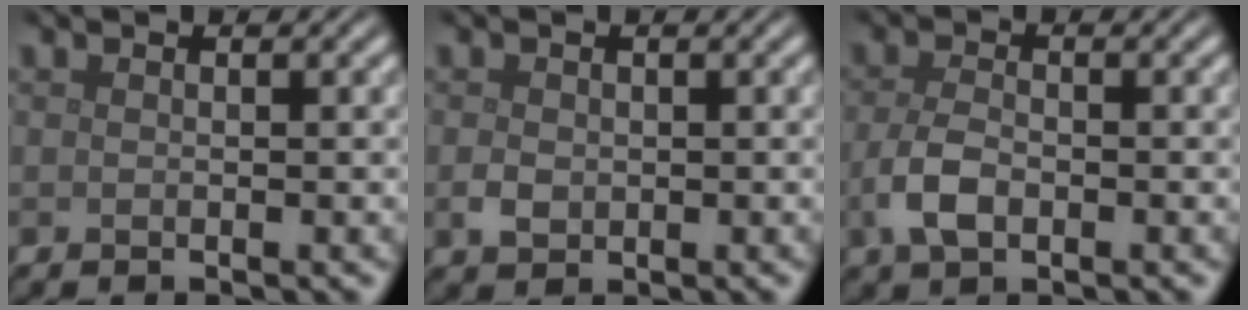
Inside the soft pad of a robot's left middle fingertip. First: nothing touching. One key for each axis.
{"total": 1.6, "fx": -0.2, "fy": 1.3, "fz": 0.8, "tx": -0.017, "ty": -0.005, "tz": -0.007}
{"total": 3.1, "fx": -1.0, "fy": 1.8, "fz": 2.3, "tx": -0.051, "ty": -0.002, "tz": -0.021}